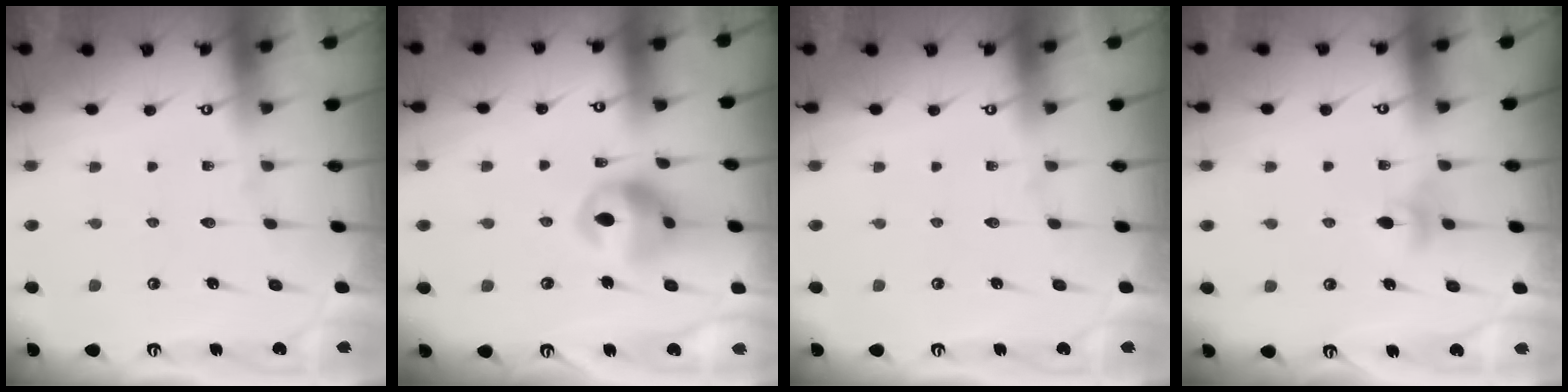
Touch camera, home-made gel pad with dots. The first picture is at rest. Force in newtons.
{"total": 13.1, "press": 12.3, "slide": 4.4}
{"total": 0.0}
{"total": 4.0, "press": 4.0, "slide": 0.5}